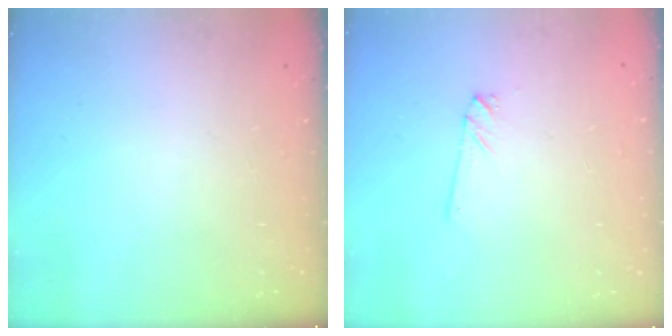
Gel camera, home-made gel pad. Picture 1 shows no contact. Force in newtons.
{"total": 1.2, "press": 1.2, "slide": 0.1}